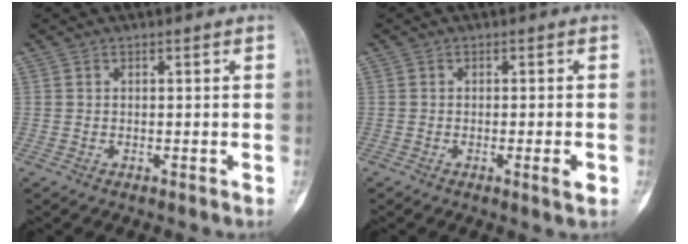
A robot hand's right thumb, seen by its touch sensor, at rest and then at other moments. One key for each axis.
{"total": 2.8, "fx": -0.9, "fy": 0.4, "fz": 2.6, "tx": -0.040, "ty": -0.004, "tz": -0.013}